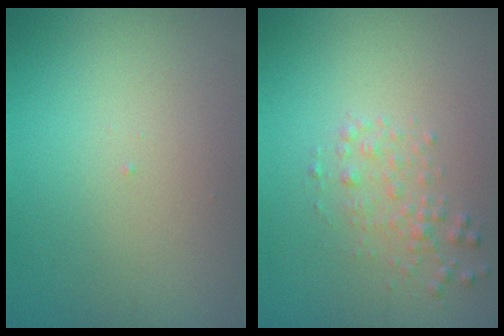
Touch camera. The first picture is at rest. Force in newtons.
{"total": 1.6, "press": 1.6, "slide": 0.0}